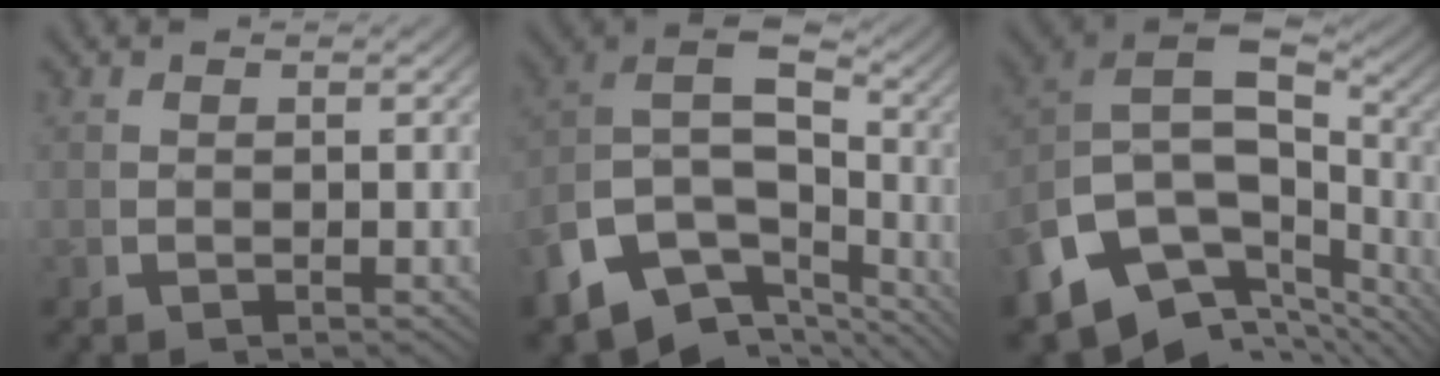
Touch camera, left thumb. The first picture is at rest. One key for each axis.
{"total": 14.2, "fx": -0.7, "fy": 10.4, "fz": 9.6, "tx": -0.213, "ty": -0.037, "tz": -0.011}
{"total": 16.3, "fx": -3.8, "fy": 11.1, "fz": 11.3, "tx": -0.250, "ty": -0.058, "tz": -0.036}